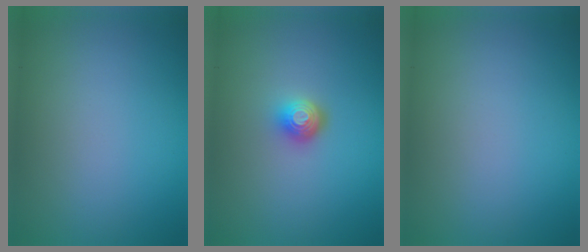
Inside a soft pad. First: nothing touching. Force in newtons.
{"total": 2.0, "press": 1.5, "slide": 1.4}
{"total": 0.0}